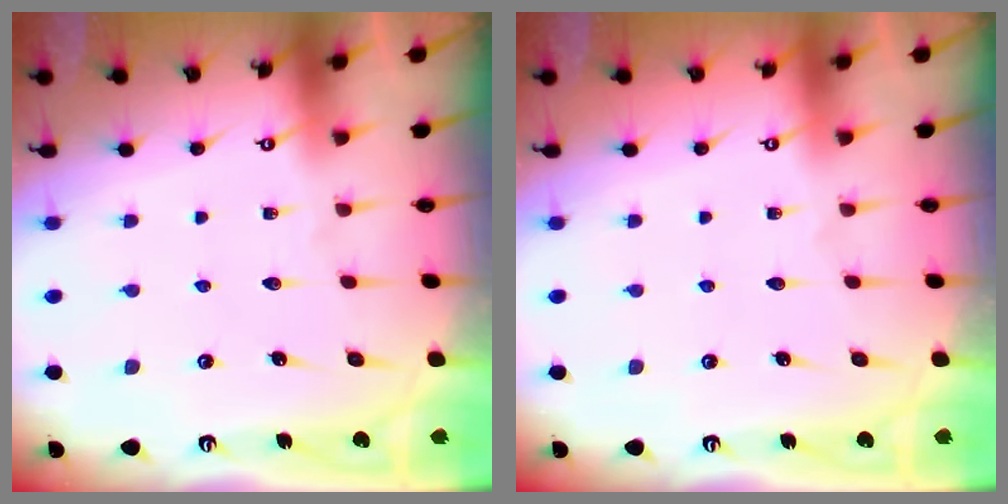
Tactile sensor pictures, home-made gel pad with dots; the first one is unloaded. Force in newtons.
{"total": 0.0}